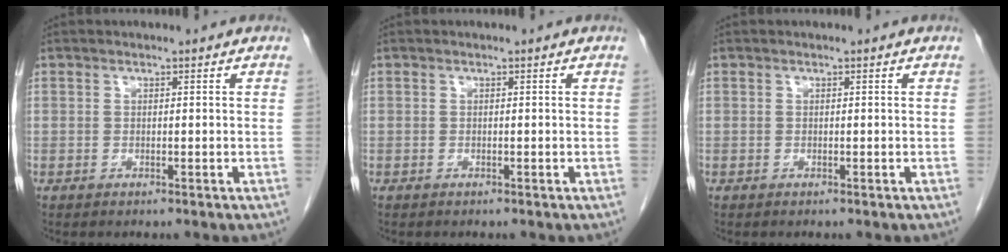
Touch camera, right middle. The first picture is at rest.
{"total": 0.0}
{"total": 0.0}